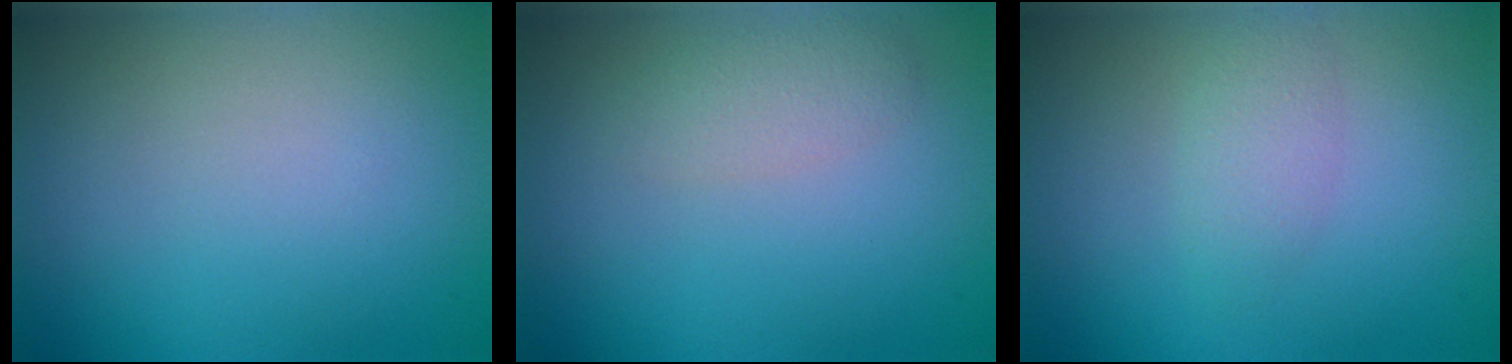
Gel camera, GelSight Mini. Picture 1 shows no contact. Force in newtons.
{"total": 1.7, "press": 1.7, "slide": 0.1}
{"total": 1.8, "press": 1.8, "slide": 0.1}